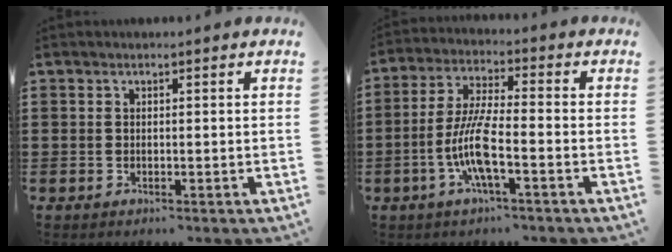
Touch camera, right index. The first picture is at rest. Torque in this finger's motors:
{"motor_torque": [2.14, 0.00, 0.87, 0.21]}